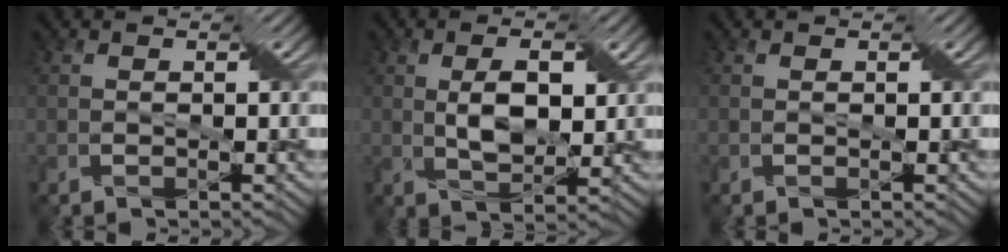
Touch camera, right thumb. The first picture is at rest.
{"total": 3.9, "force": [1.3, 1.7, 3.3], "torque": [-0.060, -0.001, 0.025]}
{"total": 0.0}